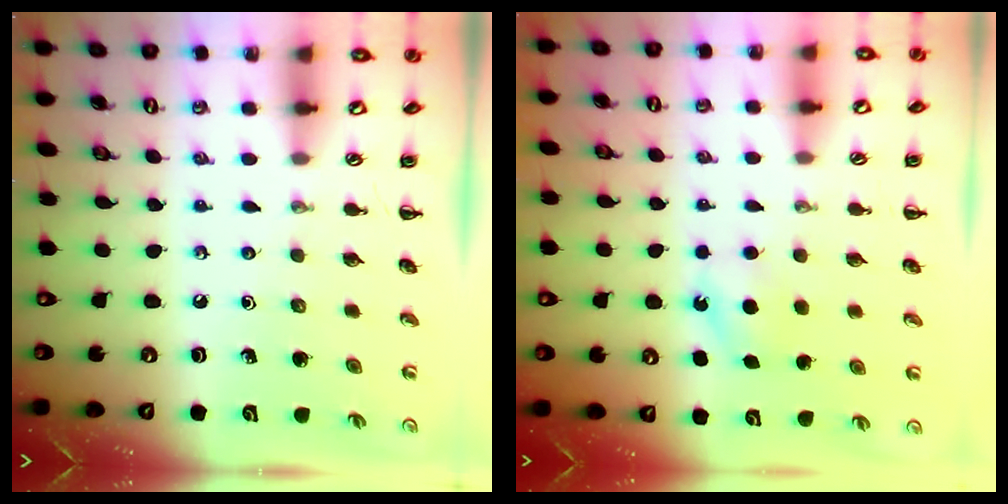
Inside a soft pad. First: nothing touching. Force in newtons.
{"total": 4.9, "press": 4.7, "slide": 1.6}